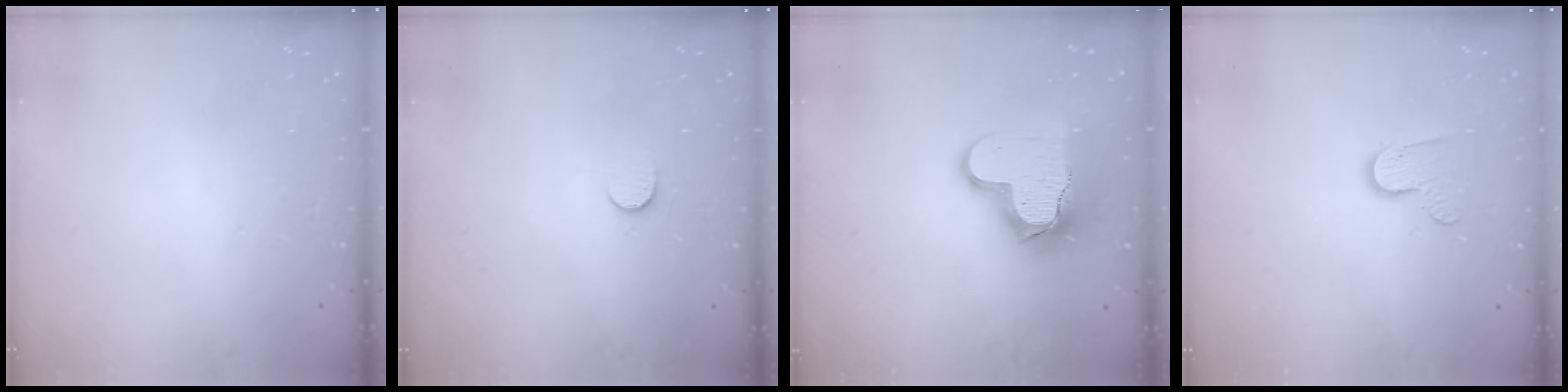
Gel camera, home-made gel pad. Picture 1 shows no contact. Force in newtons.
{"total": 6.3, "press": 6.3, "slide": 0.5}
{"total": 15.5, "press": 15.4, "slide": 1.8}
{"total": 7.4, "press": 7.4, "slide": 0.3}